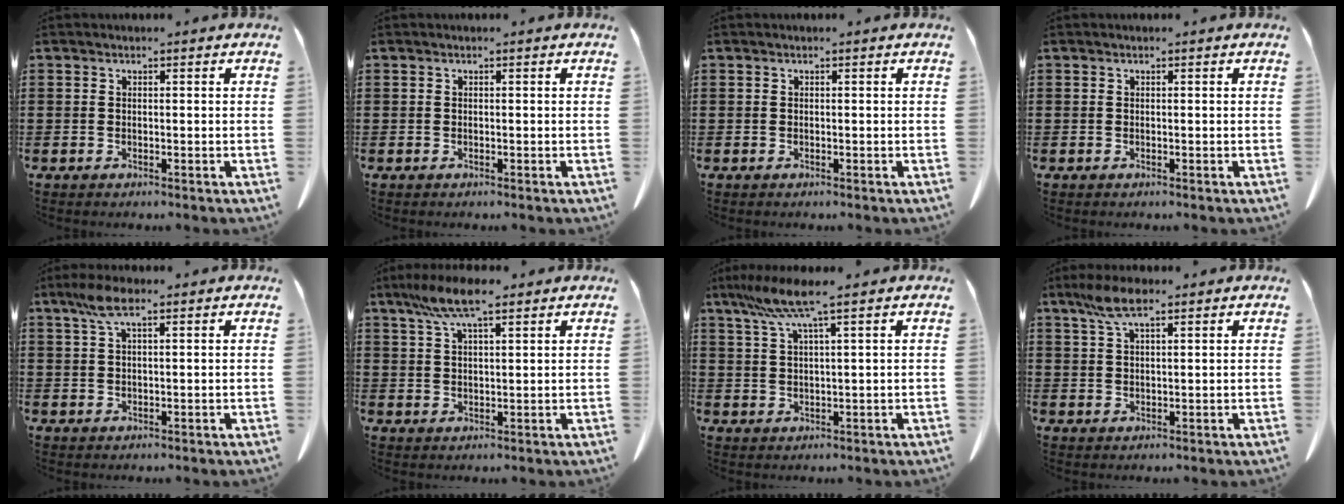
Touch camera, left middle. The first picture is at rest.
{"total": 0.0}
{"total": 0.0}
{"total": 0.0}
{"total": 4.7, "force": [2.4, 1.3, 3.8], "torque": [-0.082, 0.005, 0.043]}
{"total": 7.6, "force": [5.0, 1.7, 5.5], "torque": [-0.118, -0.001, 0.089]}
{"total": 6.6, "force": [3.9, 0.0, 5.4], "torque": [-0.122, -0.008, 0.066]}
{"total": 5.6, "force": [3.2, 1.6, 4.3], "torque": [-0.091, 0.004, 0.058]}